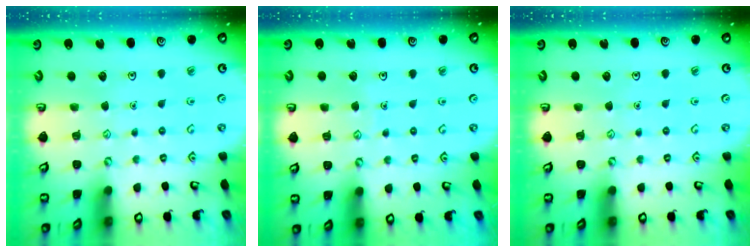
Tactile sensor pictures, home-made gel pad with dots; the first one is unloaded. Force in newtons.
{"total": 3.1, "press": 3.1, "slide": 0.3}
{"total": 0.0}